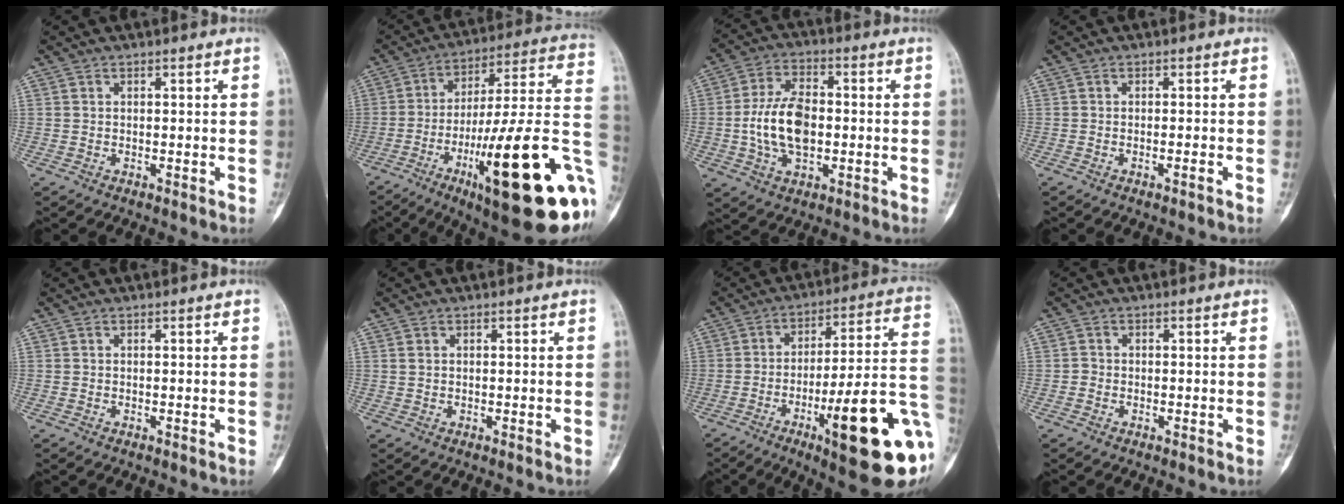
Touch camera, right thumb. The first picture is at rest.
{"total": 31.1, "force": [-9.6, 6.4, 28.9], "torque": [-0.371, 0.025, -0.141]}
{"total": 12.3, "force": [-0.9, 7.3, 9.9], "torque": [-0.176, 0.015, -0.015]}
{"total": 0.9, "force": [-0.5, 0.0, 0.7], "torque": [-0.018, 0.004, -0.006]}
{"total": 0.0}
{"total": 0.8, "force": [0.4, 0.6, 0.4], "torque": [-0.007, 0.003, 0.009]}
{"total": 24.6, "force": [-8.0, 4.9, 22.8], "torque": [-0.272, 0.023, -0.109]}
{"total": 0.8, "force": [-0.3, 0.7, 0.1], "torque": [0.008, 0.004, -0.009]}